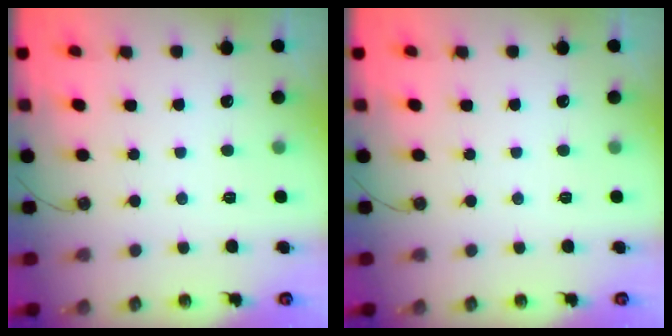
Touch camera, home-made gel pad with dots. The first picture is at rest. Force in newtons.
{"total": 0.0}